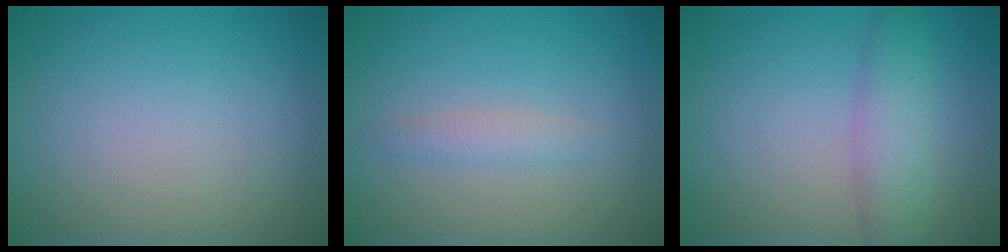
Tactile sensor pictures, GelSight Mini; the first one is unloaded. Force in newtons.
{"total": 1.3, "press": 1.3, "slide": 0.1}
{"total": 3.4, "press": 3.4, "slide": 0.1}